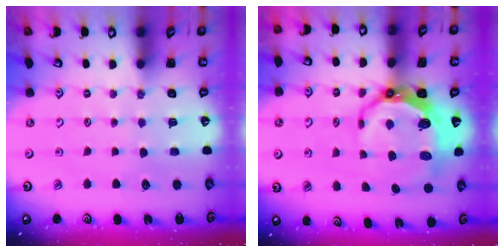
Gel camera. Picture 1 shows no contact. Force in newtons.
{"total": 9.5, "press": 8.6, "slide": 4.0}